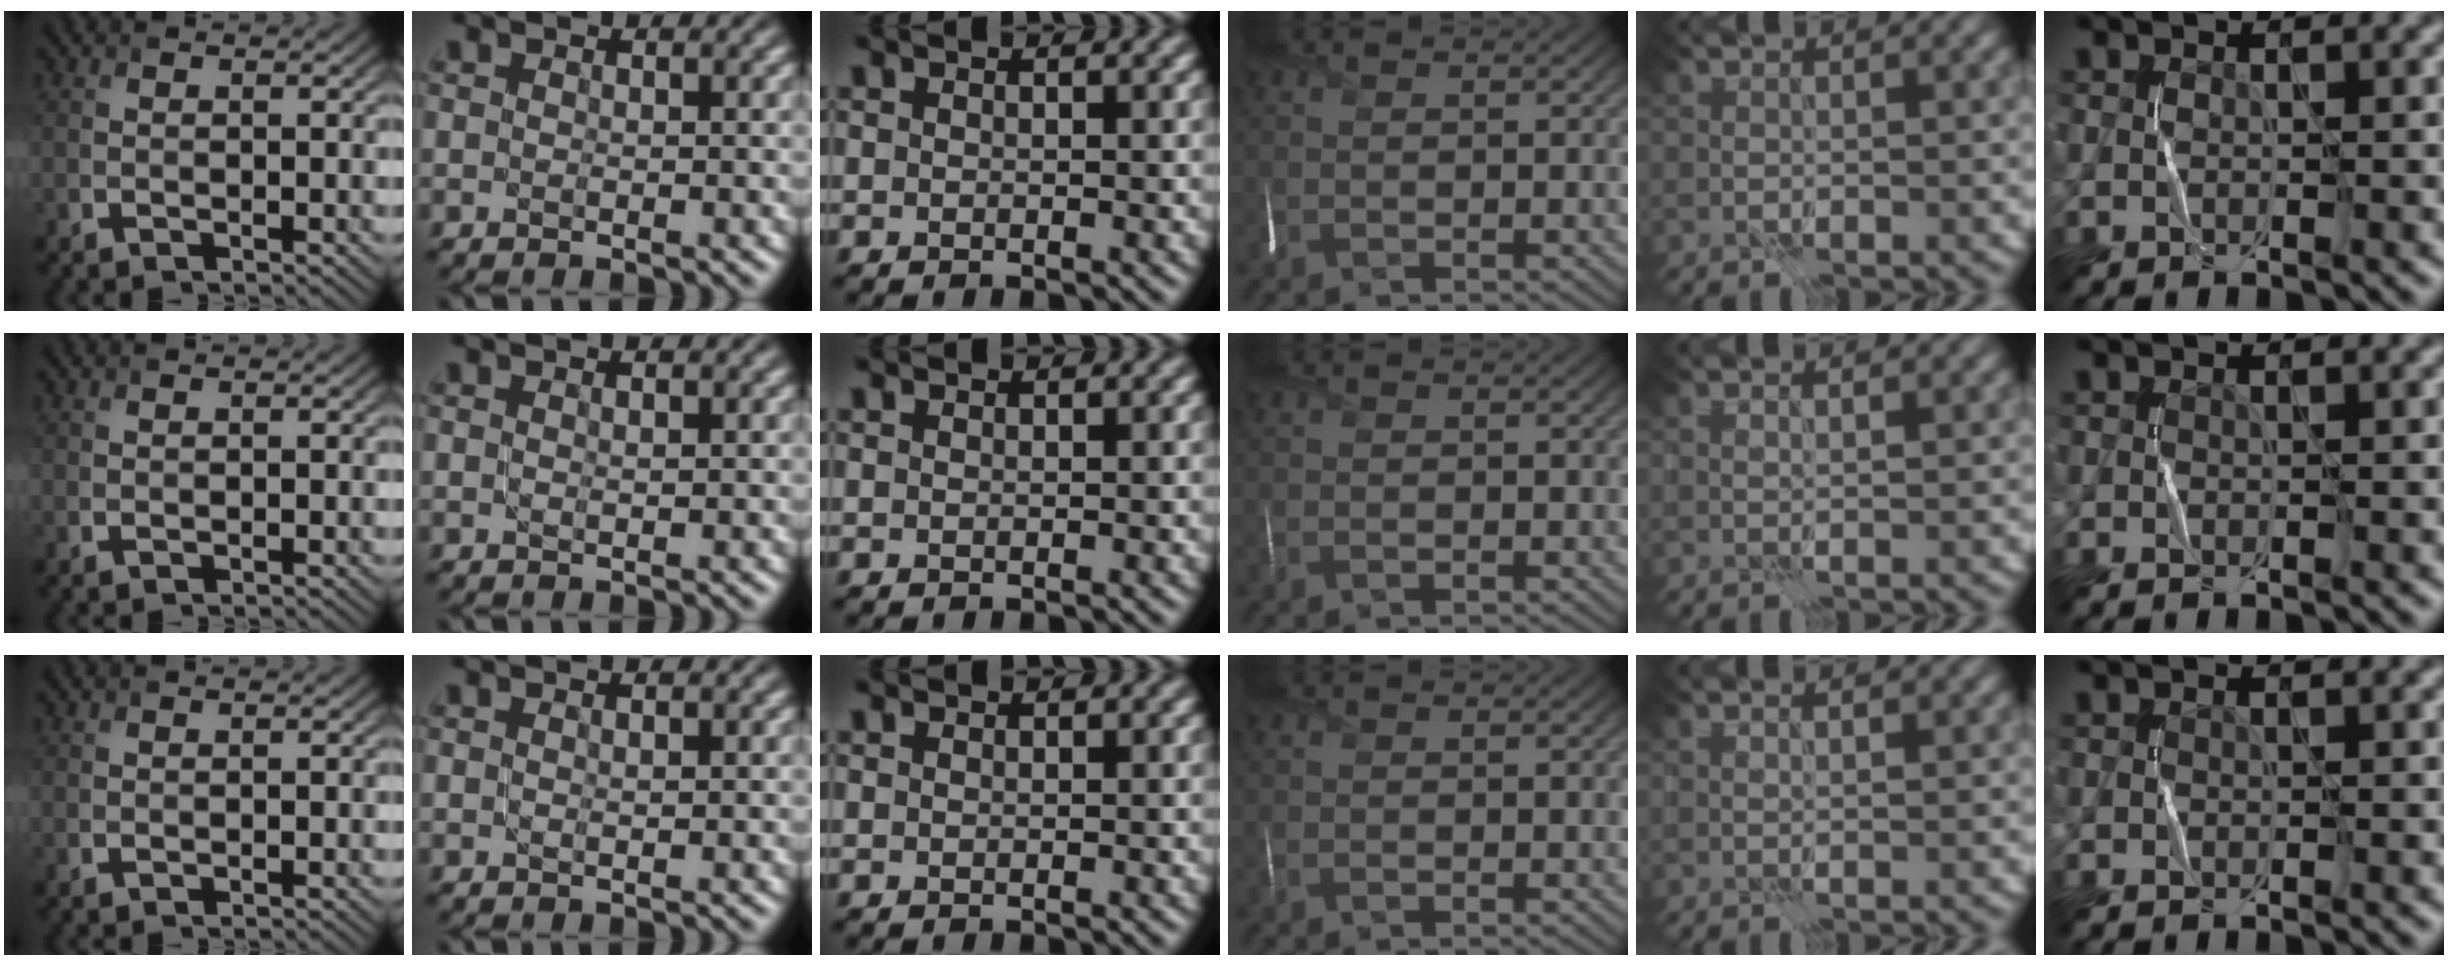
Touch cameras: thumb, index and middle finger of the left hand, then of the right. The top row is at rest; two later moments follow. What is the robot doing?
{"motion": "fold", "object": "scarf"}